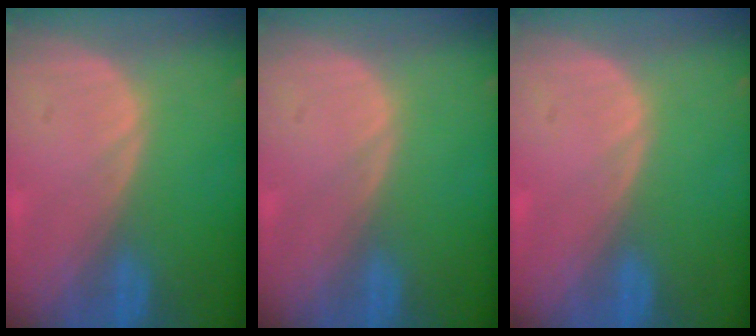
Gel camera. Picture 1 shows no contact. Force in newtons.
{"total": 0.0}
{"total": 0.0}